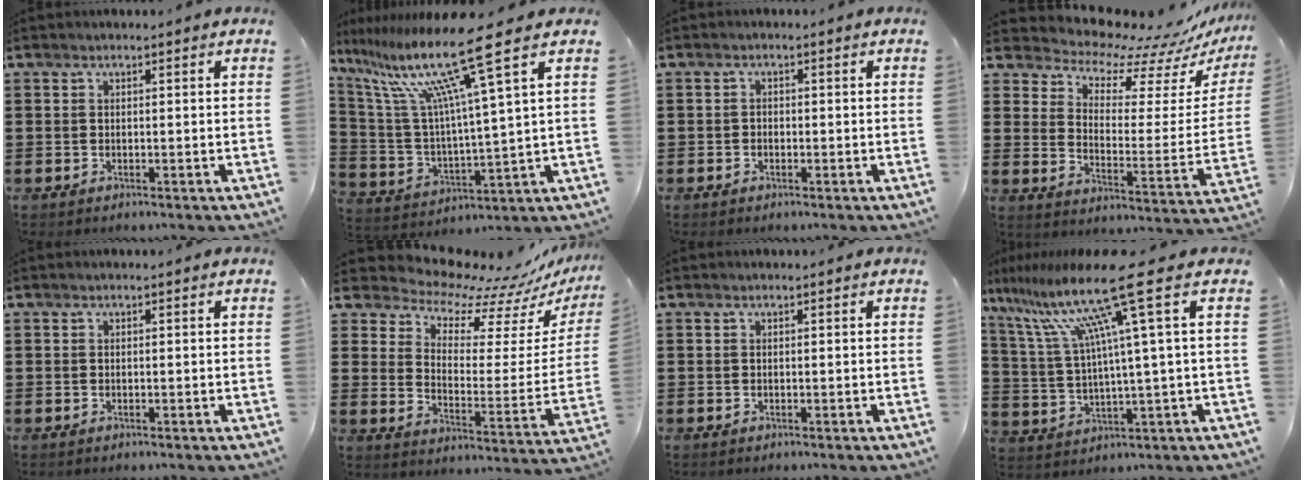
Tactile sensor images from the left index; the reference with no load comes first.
{"total": 15.5, "force": [10.1, 0.6, 11.8], "torque": [-0.257, -0.054, 0.159]}
{"total": 0.8, "force": [-0.6, 0.5, 0.2], "torque": [-0.007, 0.000, -0.012]}
{"total": 7.9, "force": [7.5, 1.4, 2.0], "torque": [-0.058, -0.072, 0.125]}
{"total": 0.0}
{"total": 8.6, "force": [8.0, 2.0, 2.3], "torque": [-0.068, -0.078, 0.131]}
{"total": 0.0}
{"total": 15.2, "force": [7.4, 0.0, 13.3], "torque": [-0.286, -0.029, 0.102]}